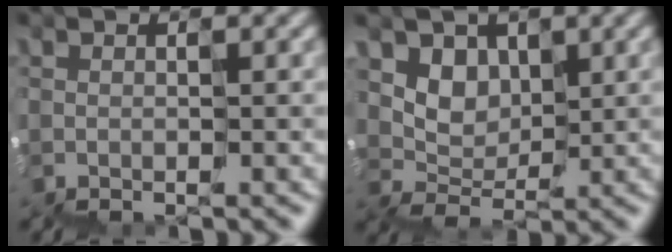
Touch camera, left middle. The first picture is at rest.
{"total": 2.9, "force": [1.7, 2.3, -0.2], "torque": [-0.002, -0.002, 0.029]}